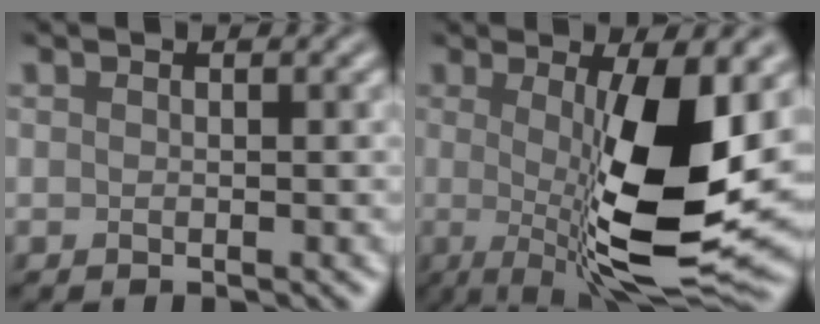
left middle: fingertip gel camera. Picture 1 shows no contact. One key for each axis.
{"total": 12.1, "fx": -0.5, "fy": 3.0, "fz": 11.7, "tx": -0.180, "ty": -0.018, "tz": -0.002}